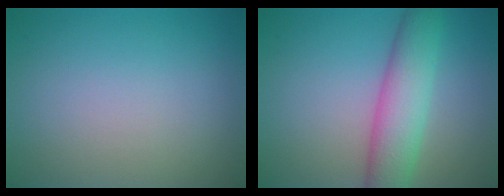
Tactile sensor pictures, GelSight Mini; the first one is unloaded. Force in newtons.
{"total": 5.8, "press": 5.8, "slide": 0.2}